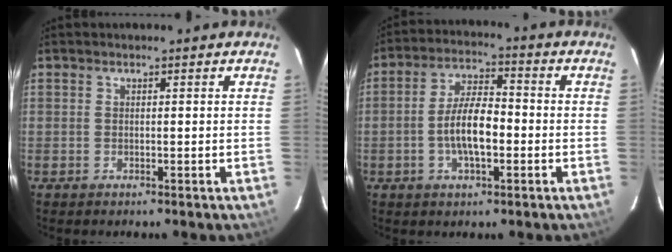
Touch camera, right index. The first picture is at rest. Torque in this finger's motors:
{"motor_torque": [1.22, -0.09, 0.57, 0.15]}